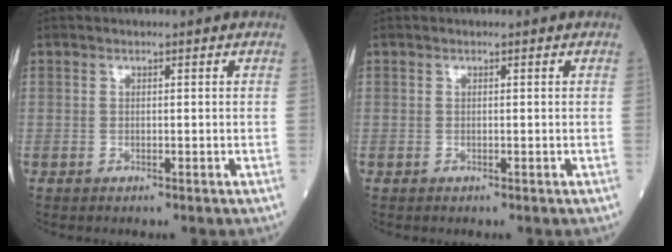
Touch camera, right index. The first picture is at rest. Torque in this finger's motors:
{"motor_torque": [0.00, 0.00, 0.00, 0.00]}